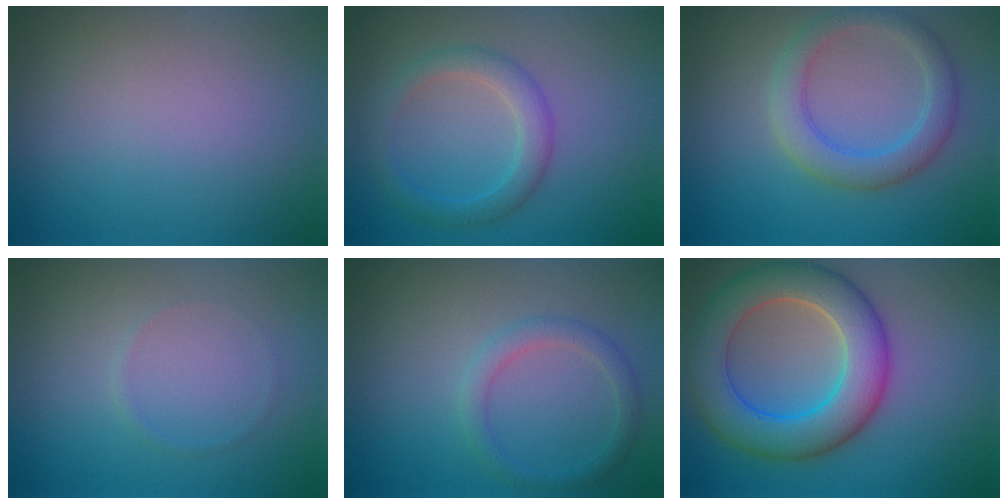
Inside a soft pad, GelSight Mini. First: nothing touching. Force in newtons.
{"total": 2.8, "press": 2.8, "slide": 0.2}
{"total": 3.7, "press": 3.7, "slide": 0.3}
{"total": 0.5, "press": 0.5, "slide": 0.1}
{"total": 2.0, "press": 2.0, "slide": 0.1}
{"total": 8.6, "press": 8.5, "slide": 0.5}